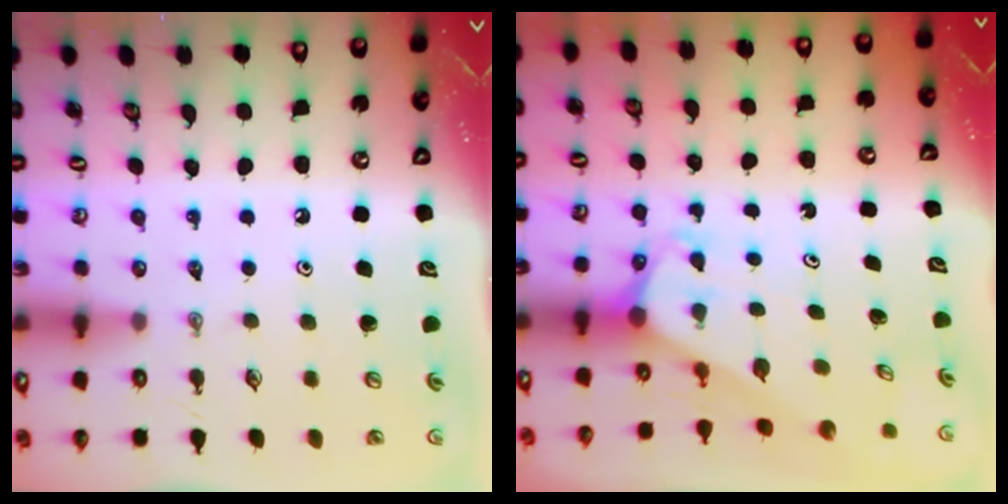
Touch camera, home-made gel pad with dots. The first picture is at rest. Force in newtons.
{"total": 1.9, "press": 1.9, "slide": 0.1}